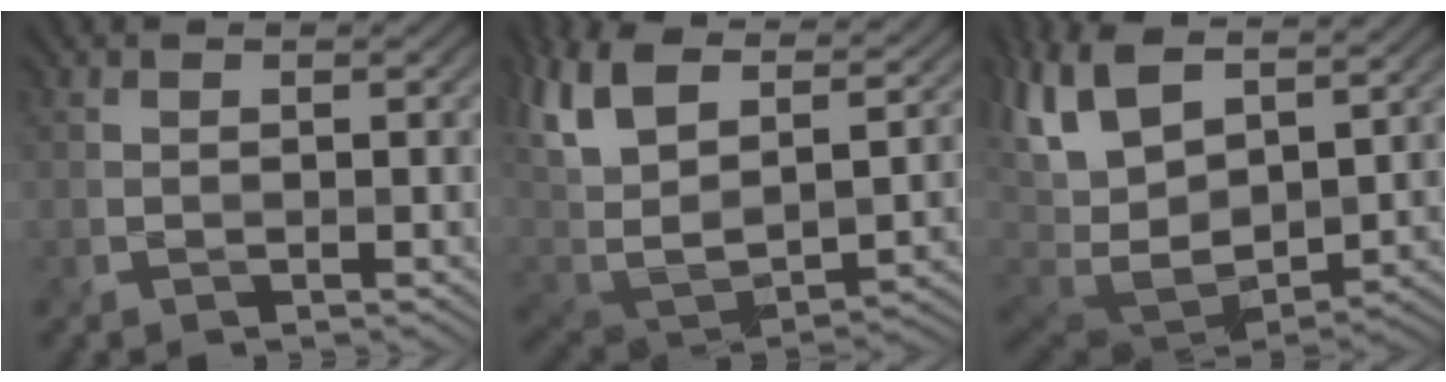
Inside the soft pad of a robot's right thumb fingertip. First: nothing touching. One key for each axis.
{"total": 16.2, "fx": 7.8, "fy": 8.1, "fz": 11.6, "tx": -0.265, "ty": 0.020, "tz": 0.141}
{"total": 15.2, "fx": 4.3, "fy": 8.5, "fz": 11.9, "tx": -0.274, "ty": -0.010, "tz": 0.093}